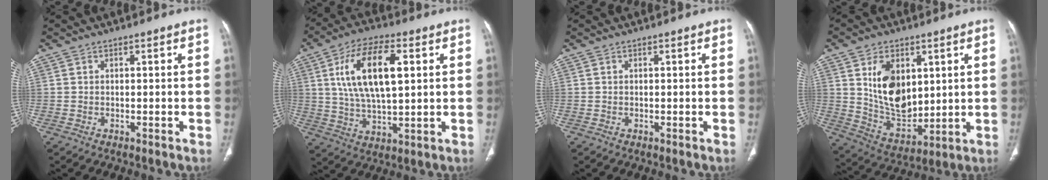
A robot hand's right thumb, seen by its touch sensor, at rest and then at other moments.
{"total": 15.6, "force": [4.0, 6.9, 13.4], "torque": [-0.245, 0.001, 0.075]}
{"total": 0.0}
{"total": 14.1, "force": [3.9, 9.1, 10.0], "torque": [-0.135, -0.029, 0.090]}